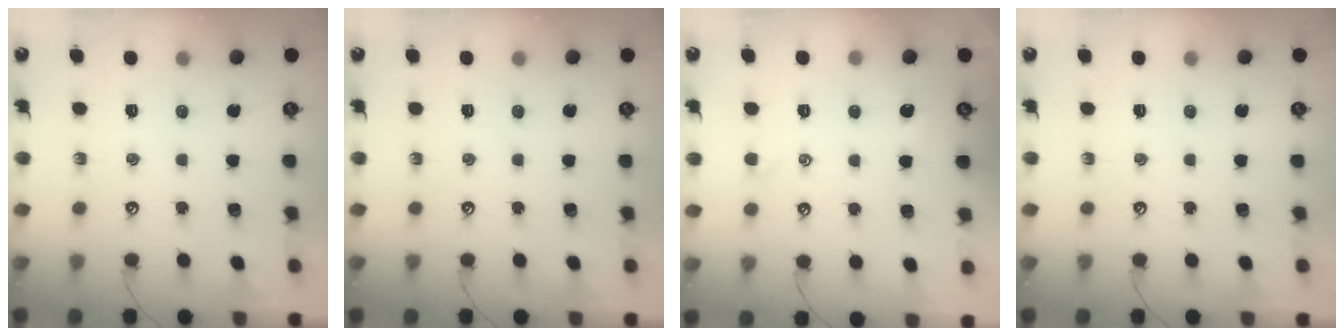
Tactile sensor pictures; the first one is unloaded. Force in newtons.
{"total": 0.0}
{"total": 0.7, "press": 0.5, "slide": 0.5}
{"total": 0.0}